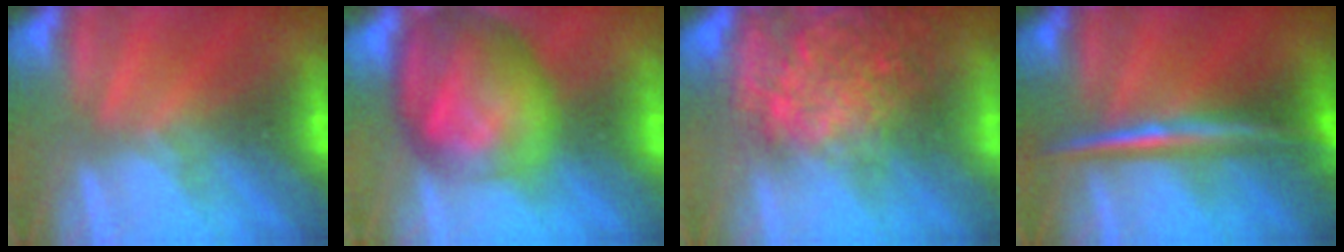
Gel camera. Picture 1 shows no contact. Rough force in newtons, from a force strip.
{"total": 7.1}
{"total": 11.1}
{"total": 2.9}